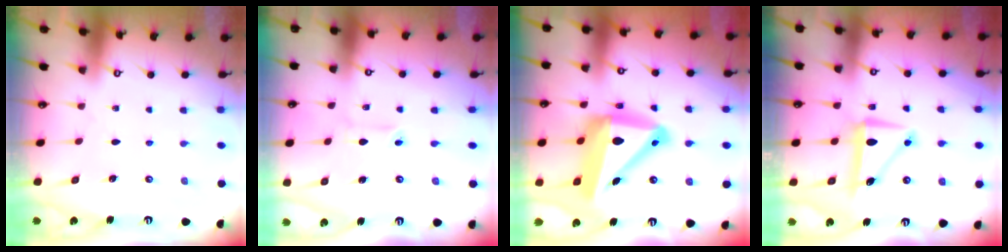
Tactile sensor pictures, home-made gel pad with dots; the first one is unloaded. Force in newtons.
{"total": 2.9, "press": 2.9, "slide": 0.3}
{"total": 18.7, "press": 18.4, "slide": 3.1}
{"total": 7.6, "press": 7.6, "slide": 1.0}